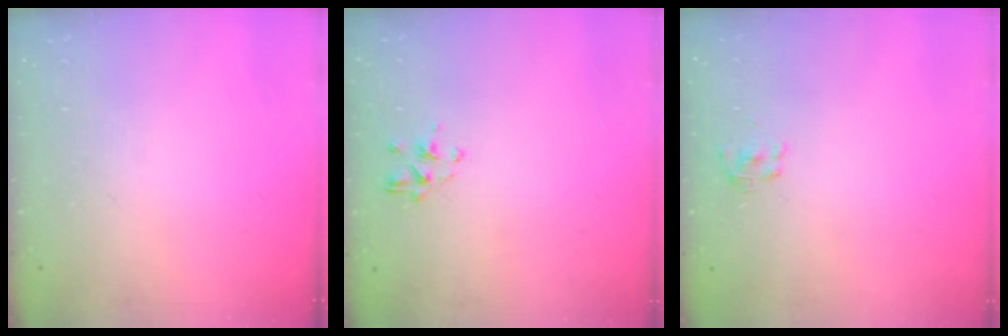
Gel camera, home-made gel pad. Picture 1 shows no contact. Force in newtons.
{"total": 2.2, "press": 2.1, "slide": 0.8}
{"total": 1.9, "press": 1.6, "slide": 1.0}